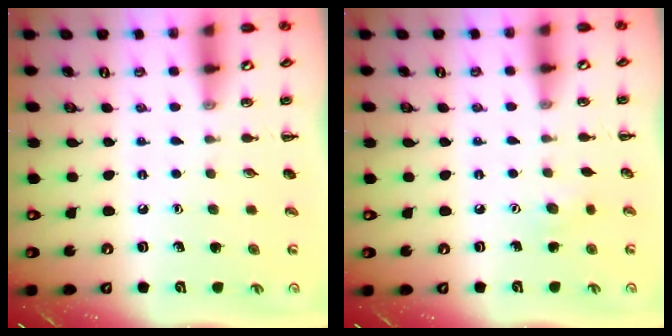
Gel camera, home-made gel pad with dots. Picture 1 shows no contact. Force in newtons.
{"total": 4.1, "press": 4.0, "slide": 1.0}